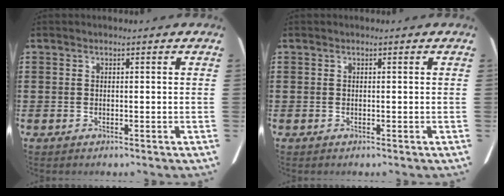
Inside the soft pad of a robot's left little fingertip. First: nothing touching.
{"total": 0.0}